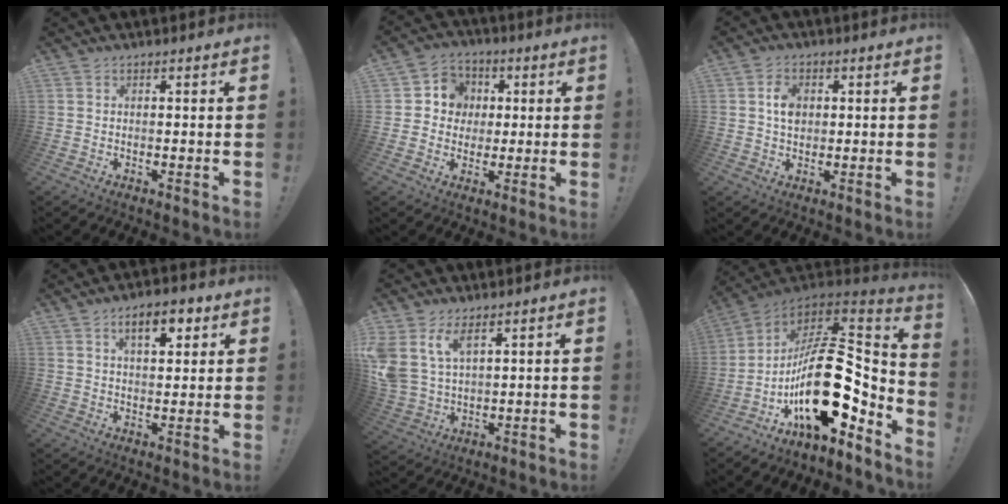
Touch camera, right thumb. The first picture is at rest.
{"total": 8.3, "force": [0.5, 8.1, 1.9], "torque": [-0.024, 0.006, 0.015]}
{"total": 5.4, "force": [0.8, 3.9, 3.6], "torque": [-0.048, 0.002, 0.012]}
{"total": 8.3, "force": [4.2, 3.6, 6.1], "torque": [-0.080, -0.009, 0.068]}
{"total": 9.1, "force": [5.4, 4.9, 5.4], "torque": [-0.115, -0.024, 0.105]}
{"total": 29.8, "force": [-3.6, 16.6, 24.5], "torque": [-0.416, 0.024, -0.041]}